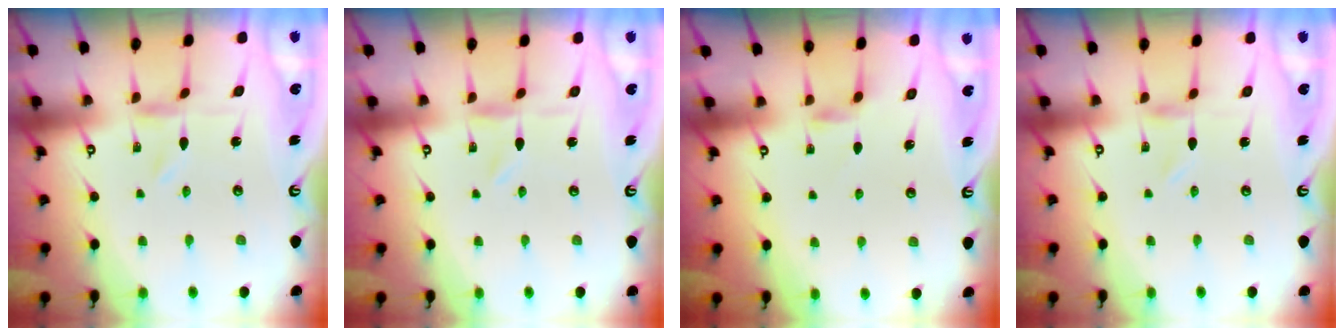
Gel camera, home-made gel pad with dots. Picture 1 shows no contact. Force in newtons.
{"total": 0.0}
{"total": 3.4, "press": 3.3, "slide": 0.6}
{"total": 0.6, "press": 0.5, "slide": 0.2}